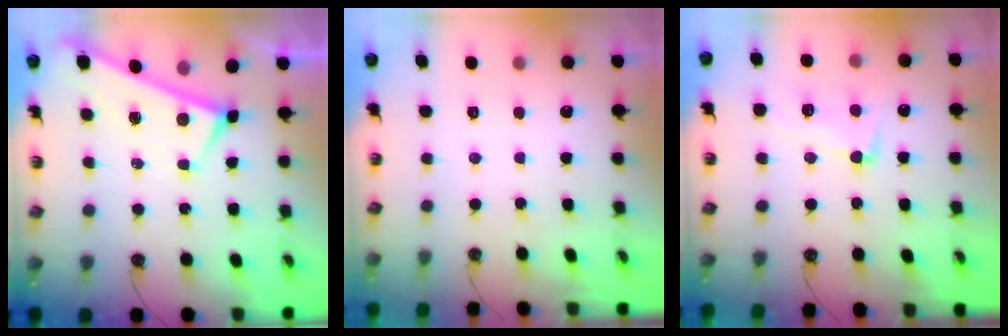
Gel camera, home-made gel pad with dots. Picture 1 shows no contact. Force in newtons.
{"total": 0.0}
{"total": 6.4, "press": 6.2, "slide": 1.7}